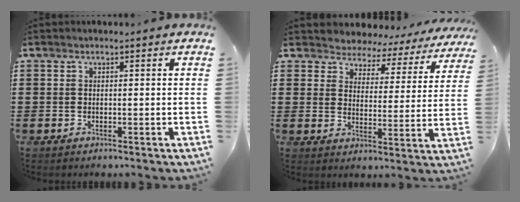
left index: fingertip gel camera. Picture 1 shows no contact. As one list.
[{"total": 3.4, "force": [3.2, 0.9, -0.3], "torque": [-0.020, -0.024, 0.048]}]